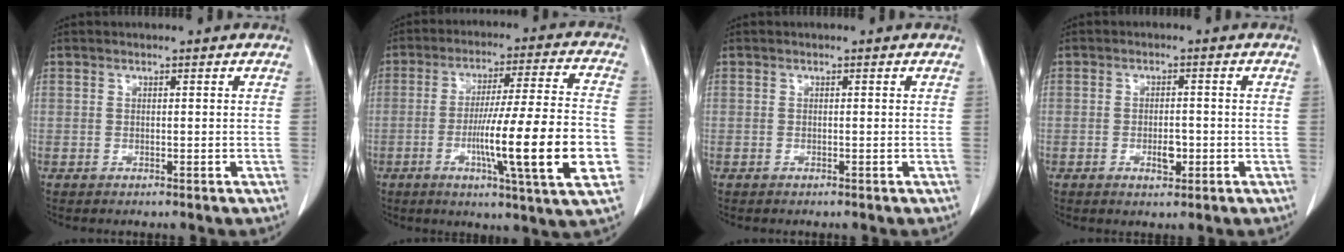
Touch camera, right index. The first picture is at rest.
{"total": 18.1, "force": [-4.5, -0.2, 17.5], "torque": [-0.252, -0.009, -0.071]}
{"total": 0.0}
{"total": 2.9, "force": [-0.9, 1.3, 2.4], "torque": [-0.039, 0.002, -0.009]}